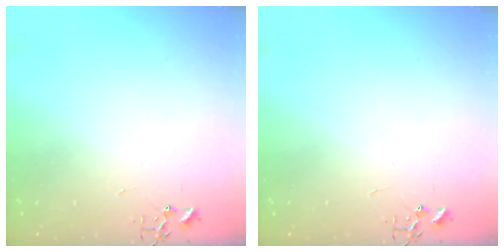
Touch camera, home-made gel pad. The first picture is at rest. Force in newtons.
{"total": 0.0}